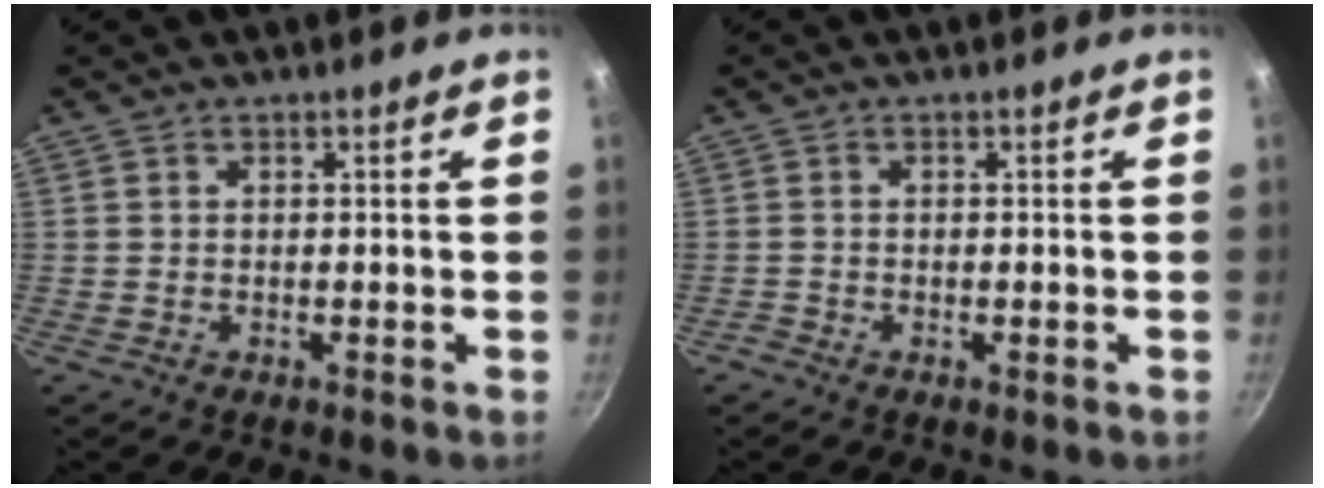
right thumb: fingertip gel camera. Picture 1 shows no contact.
{"total": 0.9, "force": [-0.6, 0.4, 0.5], "torque": [-0.014, 0.002, -0.012]}